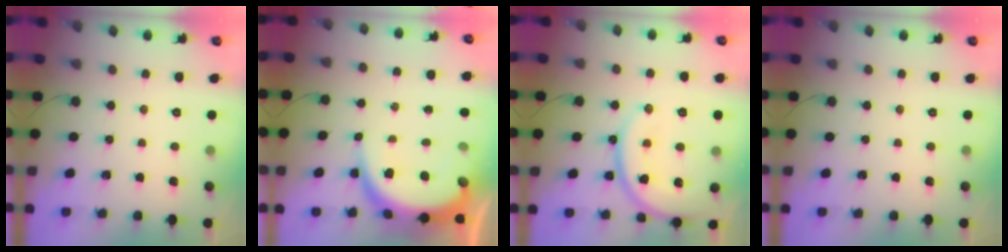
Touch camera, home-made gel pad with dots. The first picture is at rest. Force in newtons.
{"total": 10.2, "press": 10.2, "slide": 1.0}
{"total": 15.8, "press": 15.7, "slide": 1.4}
{"total": 0.0}